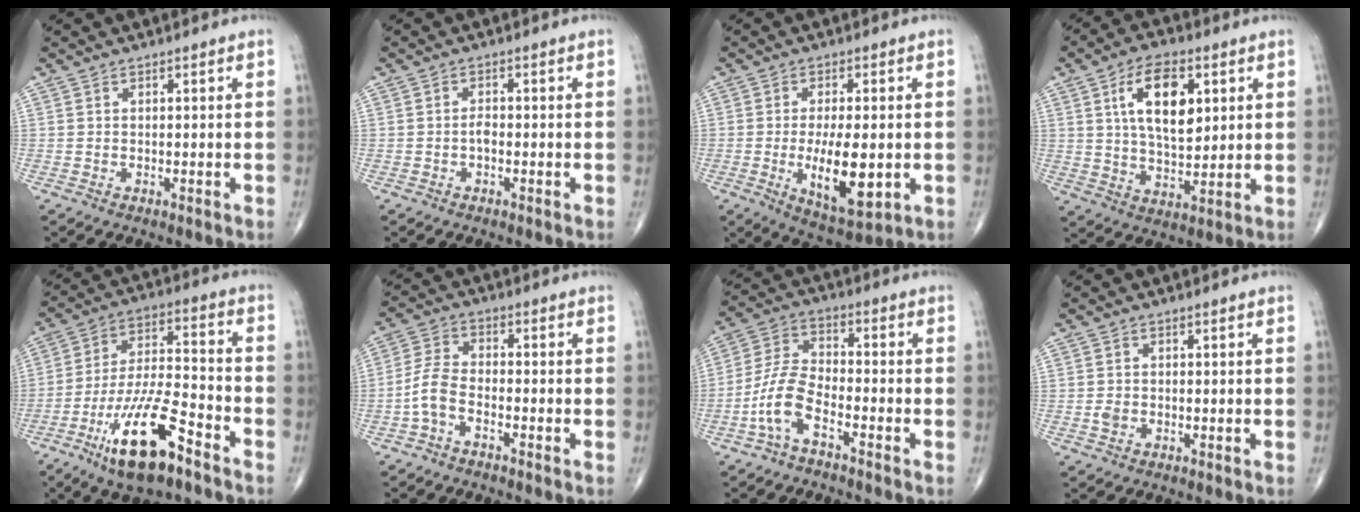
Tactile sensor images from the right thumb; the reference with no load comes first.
{"total": 1.5, "force": [-0.5, 0.8, 1.1], "torque": [-0.016, 0.003, -0.011]}
{"total": 12.0, "force": [-1.9, 4.7, 10.9], "torque": [-0.168, -0.019, -0.020]}
{"total": 12.9, "force": [4.1, 6.6, 10.3], "torque": [-0.158, -0.015, 0.073]}
{"total": 17.1, "force": [-9.8, 5.1, 13.0], "torque": [-0.238, 0.057, -0.175]}
{"total": 5.3, "force": [-2.6, 2.5, 3.9], "torque": [-0.086, 0.028, -0.060]}
{"total": 8.3, "force": [-4.4, 3.3, 6.2], "torque": [-0.134, 0.039, -0.095]}
{"total": 1.5, "force": [-0.3, 1.2, 0.9], "torque": [-0.013, 0.002, -0.005]}